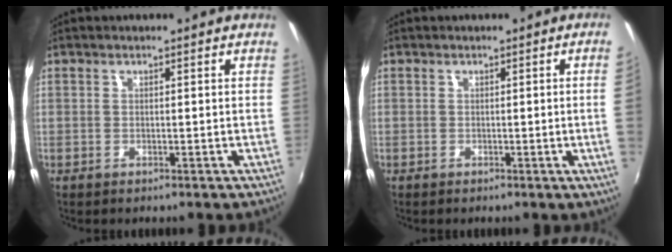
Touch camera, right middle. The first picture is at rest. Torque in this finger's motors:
{"motor_torque": [1.09, -1.05, -0.56, -0.21]}